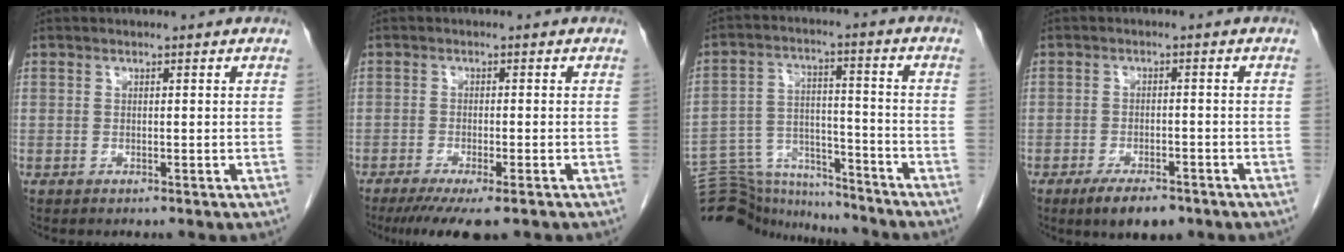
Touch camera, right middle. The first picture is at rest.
{"total": 8.1, "force": [-6.0, 1.3, 5.4], "torque": [-0.077, -0.018, -0.092]}
{"total": 17.9, "force": [-17.1, 3.9, 3.6], "torque": [-0.086, 0.027, -0.268]}
{"total": 5.7, "force": [-4.0, 2.1, 3.5], "torque": [-0.057, -0.004, -0.060]}